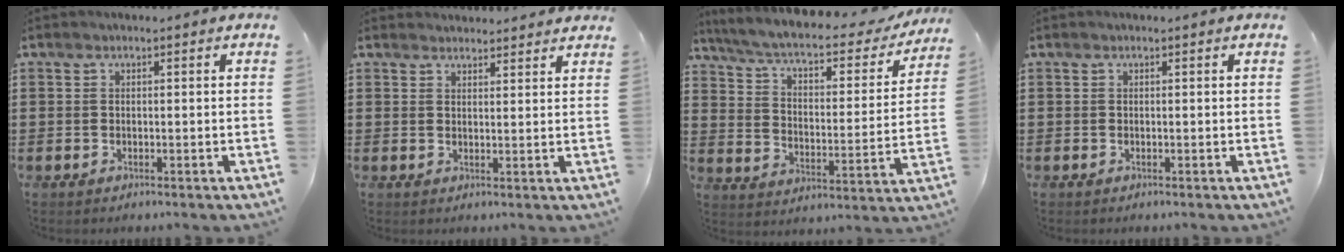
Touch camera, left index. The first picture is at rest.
{"total": 2.3, "force": [2.3, 0.2, -0.2], "torque": [-0.003, -0.005, 0.046]}
{"total": 6.2, "force": [5.0, 1.0, 3.6], "torque": [-0.091, -0.034, 0.081]}
{"total": 0.0}